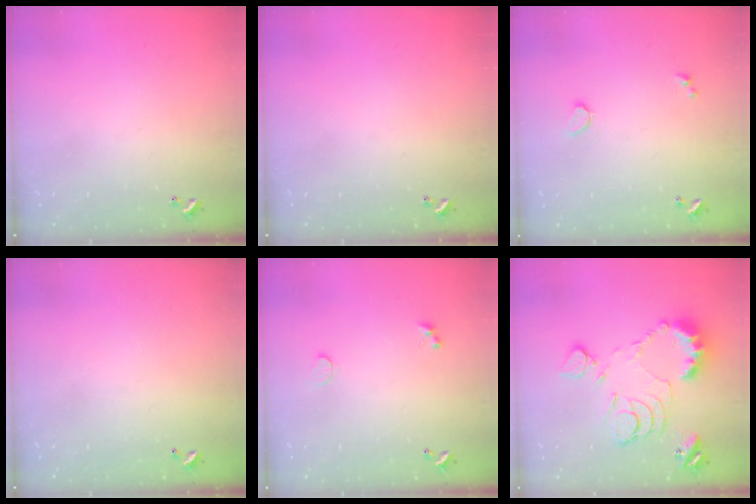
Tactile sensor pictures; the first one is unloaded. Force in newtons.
{"total": 0.0}
{"total": 0.8, "press": 0.7, "slide": 0.4}
{"total": 2.9, "press": 2.9, "slide": 0.1}
{"total": 0.8, "press": 0.7, "slide": 0.4}
{"total": 14.4, "press": 14.4, "slide": 1.2}